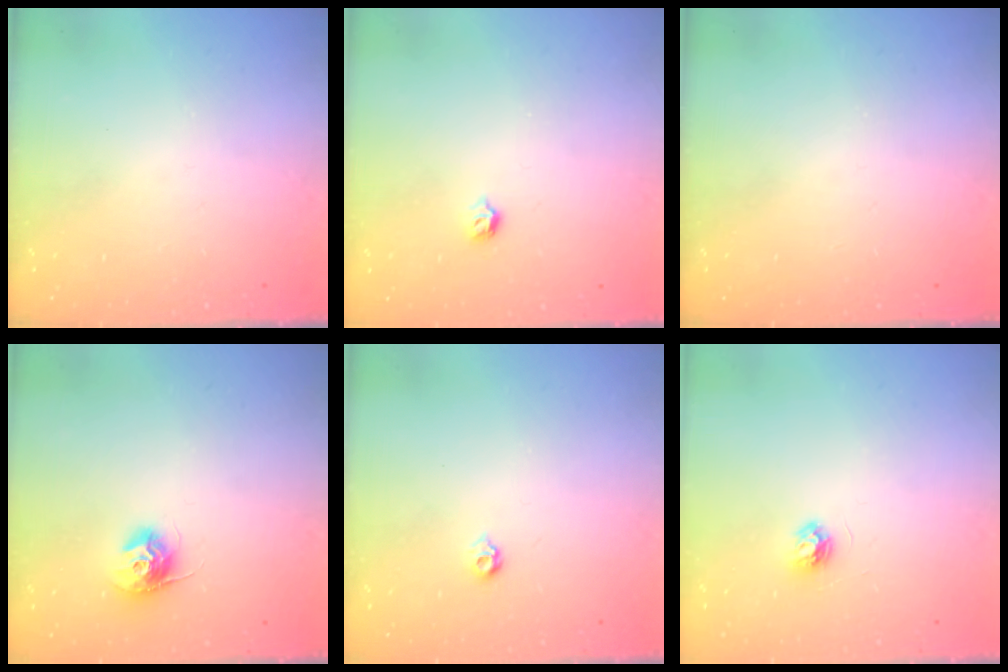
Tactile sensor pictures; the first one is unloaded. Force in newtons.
{"total": 4.0, "press": 3.9, "slide": 0.7}
{"total": 0.0}
{"total": 10.6, "press": 10.6, "slide": 0.7}
{"total": 4.2, "press": 4.1, "slide": 0.8}
{"total": 3.7, "press": 3.7, "slide": 0.5}